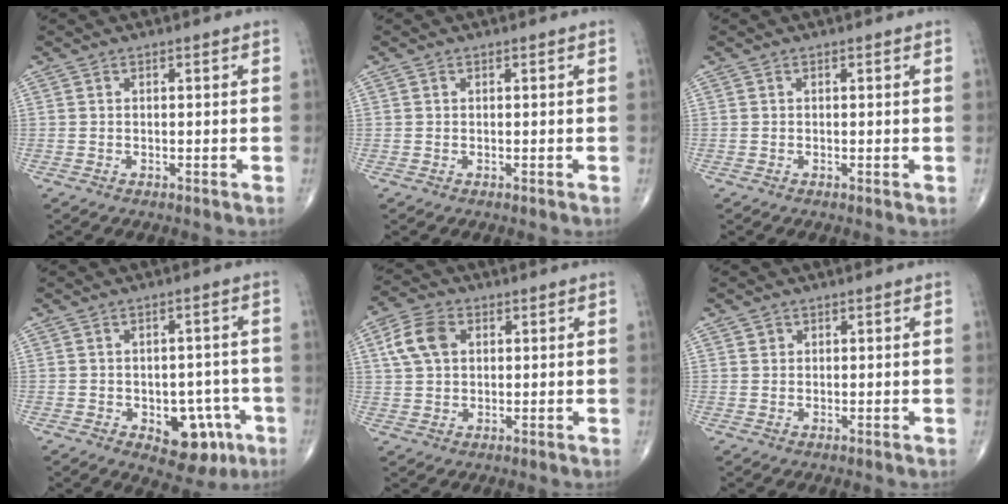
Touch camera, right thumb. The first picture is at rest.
{"total": 0.0}
{"total": 0.0}
{"total": 10.4, "force": [-4.1, 6.4, 7.1], "torque": [-0.050, 0.024, -0.041]}
{"total": 7.8, "force": [2.2, 5.4, 5.1], "torque": [-0.095, 0.008, 0.039]}
{"total": 1.2, "force": [0.5, 1.0, 0.2], "torque": [0.007, -0.002, 0.007]}